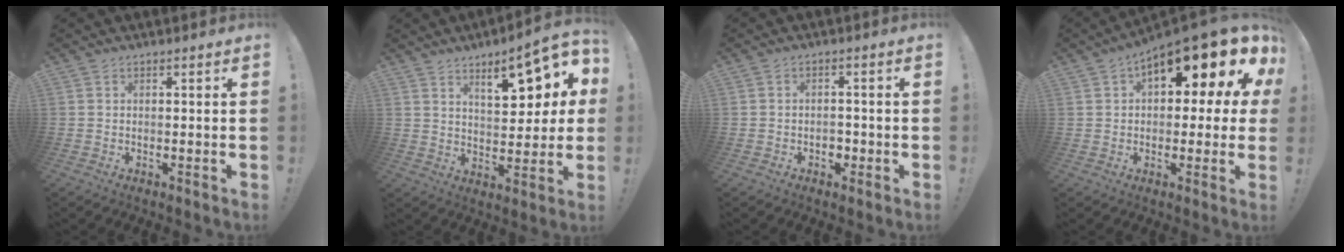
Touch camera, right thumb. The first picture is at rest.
{"total": 15.0, "force": [7.8, 5.5, 11.6], "torque": [-0.153, -0.048, 0.125]}
{"total": 2.6, "force": [-1.0, 2.1, 1.1], "torque": [-0.018, 0.000, -0.018]}
{"total": 13.7, "force": [6.9, 5.3, 10.6], "torque": [-0.144, -0.050, 0.102]}